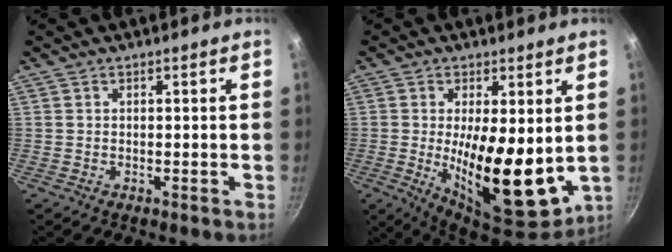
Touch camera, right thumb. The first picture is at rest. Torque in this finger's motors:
{"motor_torque": [2.33, 2.68, 2.19, -0.53, 0.23]}